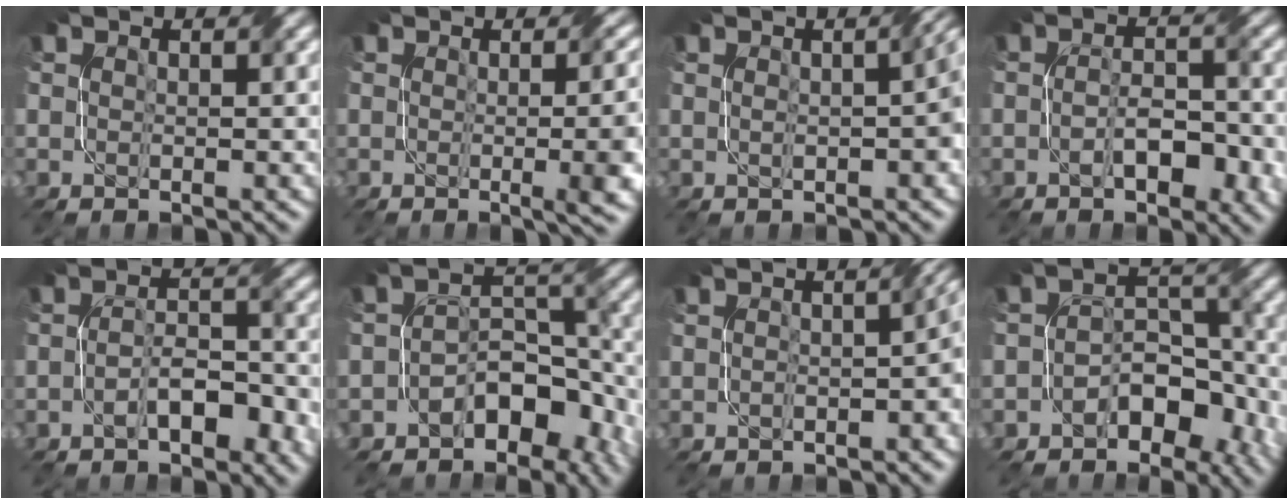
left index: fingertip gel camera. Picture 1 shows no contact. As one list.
[{"total": 8.2, "force": [-0.7, 3.2, 7.5], "torque": [-0.044, 0.005, -0.009]}, {"total": 3.5, "force": [0.0, 0.8, 3.4], "torque": [-0.047, 0.009, 0.001]}, {"total": 4.5, "force": [-1.7, 1.8, 3.7], "torque": [-0.065, 0.003, -0.027]}, {"total": 4.5, "force": [-2.1, 1.7, 3.5], "torque": [-0.057, 0.008, -0.035]}, {"total": 6.6, "force": [-3.4, 3.9, 4.1], "torque": [-0.042, 0.003, -0.058]}, {"total": 3.1, "force": [-0.9, 0.9, 2.8], "torque": [-0.039, 0.007, -0.016]}, {"total": 5.8, "force": [-2.7, 3.6, 3.6], "torque": [-0.039, -0.001, -0.047]}]